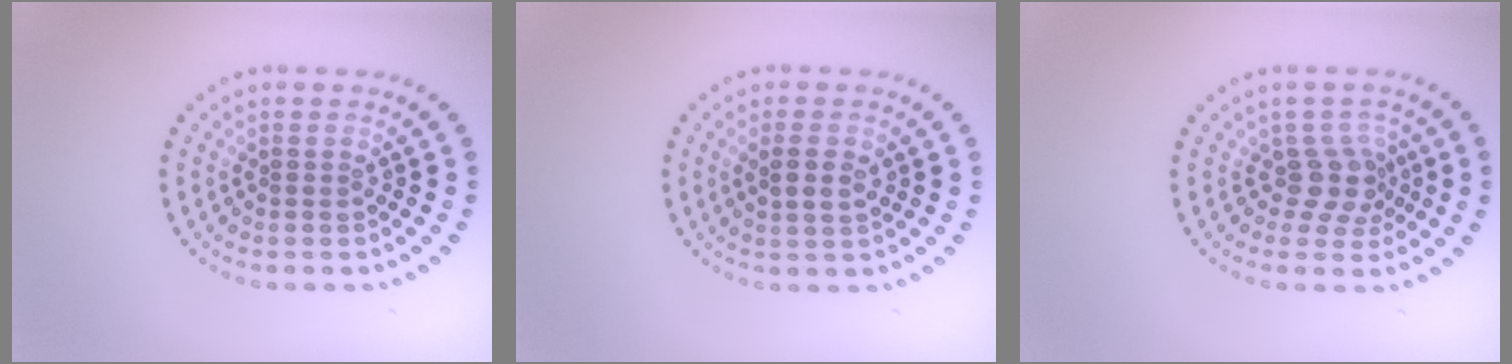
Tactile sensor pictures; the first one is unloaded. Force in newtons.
{"total": 2.4, "press": 2.2, "slide": 0.8}
{"total": 2.7, "press": 2.1, "slide": 1.7}